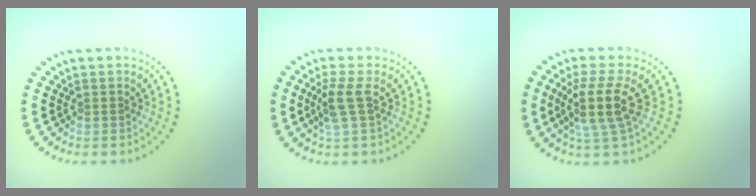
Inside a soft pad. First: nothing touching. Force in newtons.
{"total": 2.5, "press": 2.0, "slide": 1.4}
{"total": 4.1, "press": 3.2, "slide": 2.6}